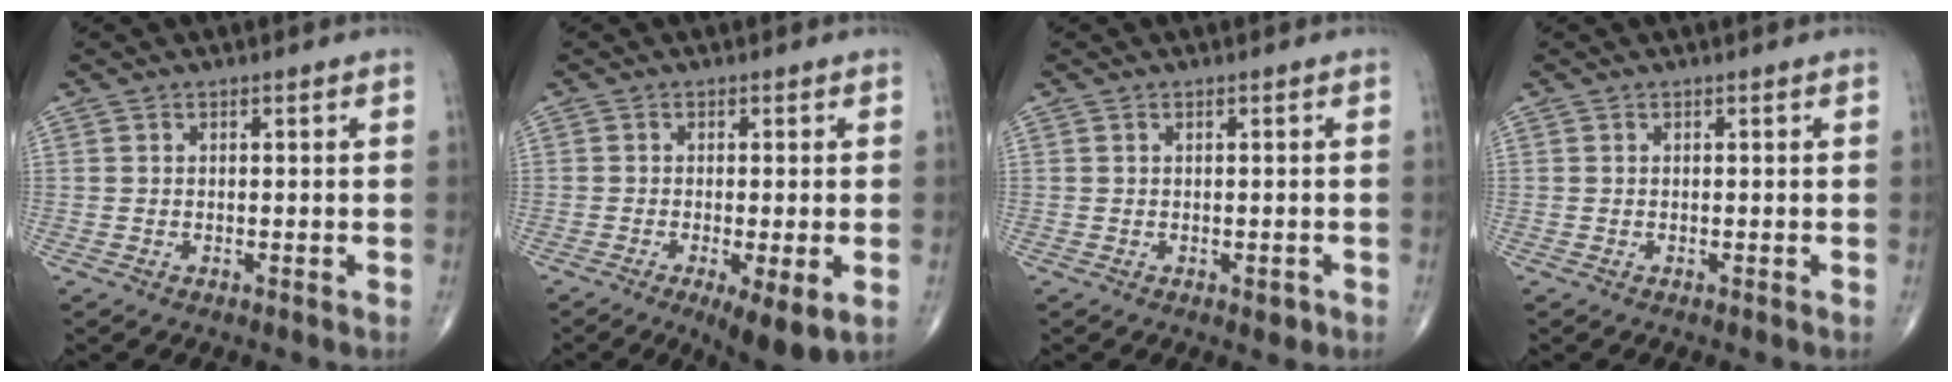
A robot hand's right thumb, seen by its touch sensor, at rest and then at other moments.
{"total": 7.8, "force": [-2.7, 1.9, 7.1], "torque": [-0.110, -0.019, -0.042]}
{"total": 1.6, "force": [-0.3, 0.9, 1.2], "torque": [-0.012, 0.001, -0.001]}
{"total": 0.0}